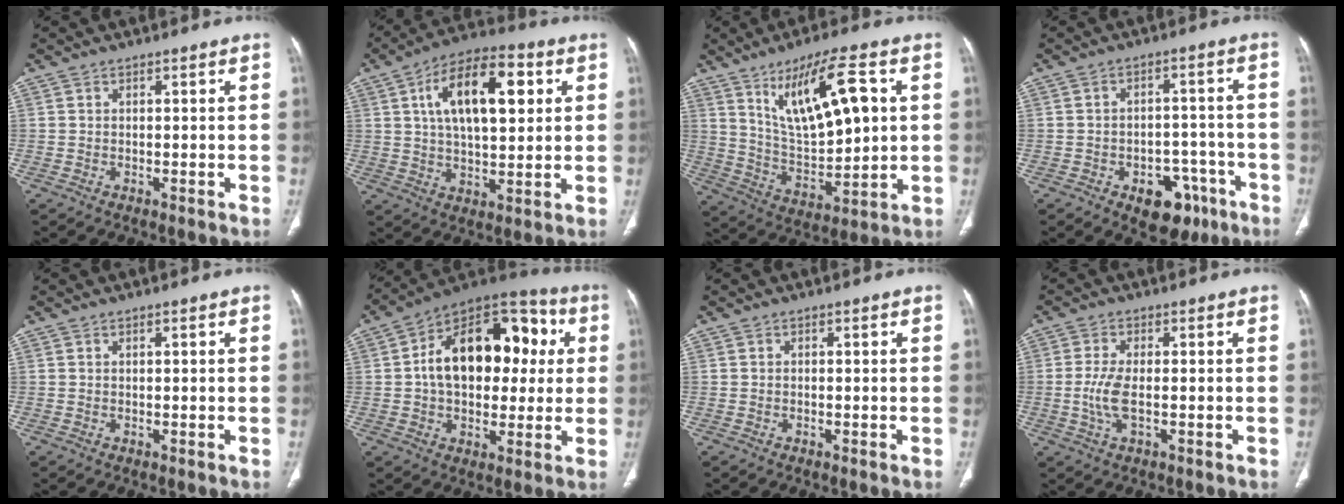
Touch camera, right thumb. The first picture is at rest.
{"total": 16.5, "force": [4.9, 7.8, 13.7], "torque": [-0.207, 0.003, 0.078]}
{"total": 16.2, "force": [5.8, 5.3, 14.1], "torque": [-0.231, -0.024, 0.117]}
{"total": 10.2, "force": [-5.6, 6.4, 5.6], "torque": [-0.040, 0.043, -0.067]}
{"total": 0.0}
{"total": 22.4, "force": [3.0, 14.0, 17.2], "torque": [-0.225, 0.031, 0.039]}
{"total": 0.0}
{"total": 5.0, "force": [-0.6, 1.9, 4.6], "torque": [-0.111, -0.002, -0.013]}